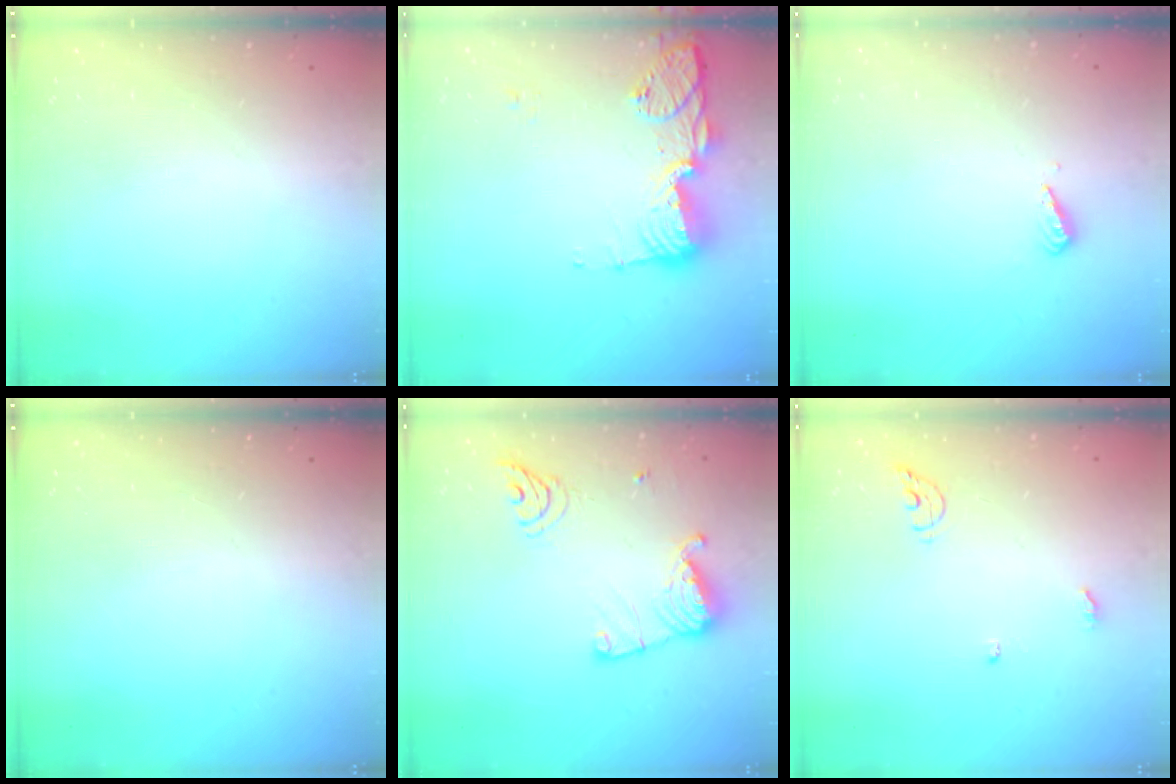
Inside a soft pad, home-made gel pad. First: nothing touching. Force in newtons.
{"total": 16.1, "press": 15.2, "slide": 5.3}
{"total": 2.8, "press": 2.8, "slide": 0.7}
{"total": 0.0}
{"total": 13.2, "press": 13.2, "slide": 1.2}
{"total": 6.5, "press": 6.5, "slide": 0.5}